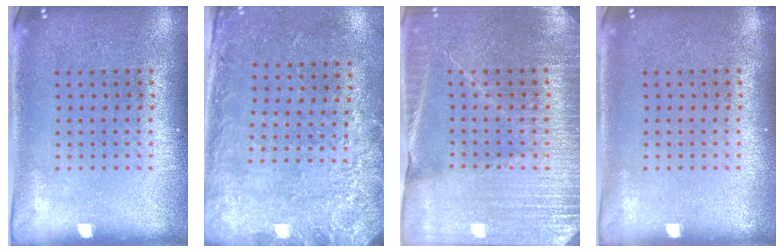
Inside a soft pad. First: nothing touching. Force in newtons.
{"total": 2.8, "press": 1.9, "slide": 2.1}
{"total": 3.4, "press": 3.3, "slide": 0.7}
{"total": 0.0}